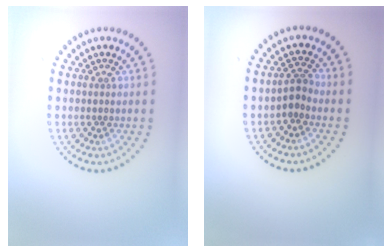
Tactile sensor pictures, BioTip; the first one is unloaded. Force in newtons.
{"total": 1.6, "press": 1.2, "slide": 1.0}